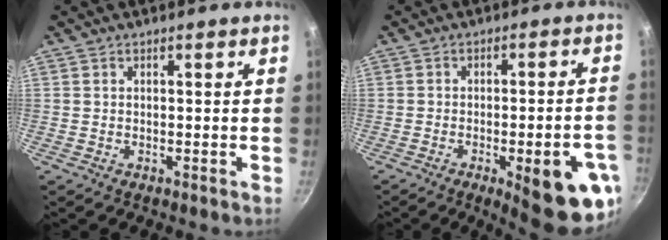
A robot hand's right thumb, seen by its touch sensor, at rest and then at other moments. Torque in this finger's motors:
{"motor_torque": [2.54, 2.10, 0.91, -0.85, 0.39]}